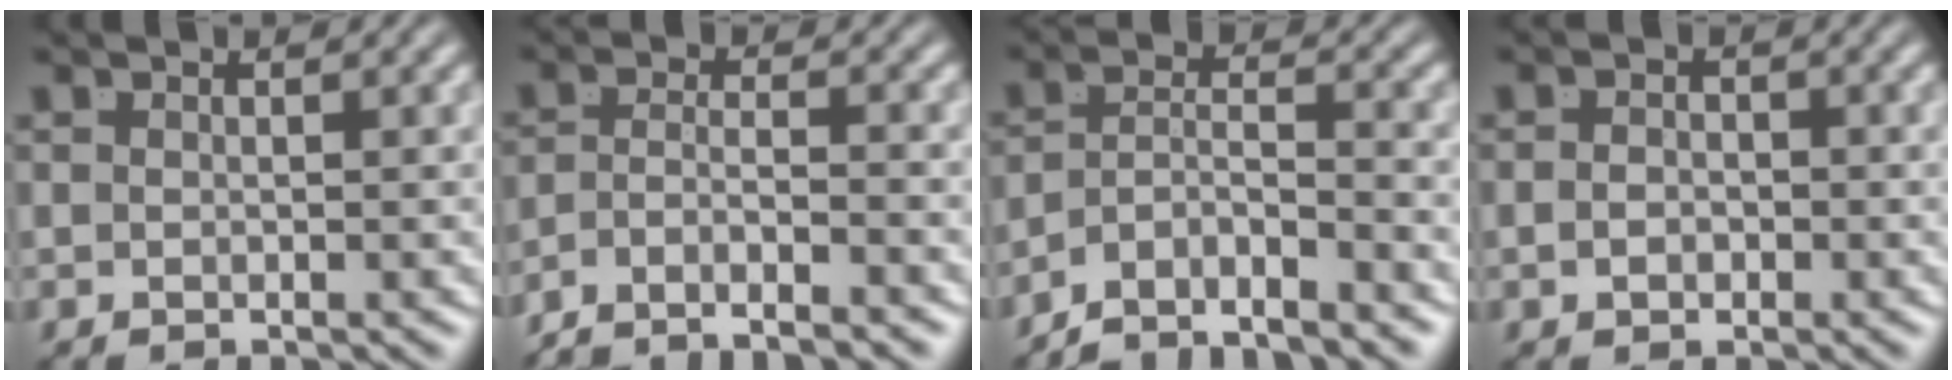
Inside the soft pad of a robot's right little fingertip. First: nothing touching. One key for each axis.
{"total": 5.7, "fx": -4.6, "fy": 2.2, "fz": 2.5, "tx": -0.047, "ty": -0.025, "tz": -0.071}
{"total": 6.4, "fx": -4.5, "fy": 3.8, "fz": 2.6, "tx": -0.049, "ty": -0.018, "tz": -0.083}
{"total": 0.9, "fx": -0.8, "fy": 0.2, "fz": 0.5, "tx": -0.009, "ty": -0.009, "tz": -0.008}